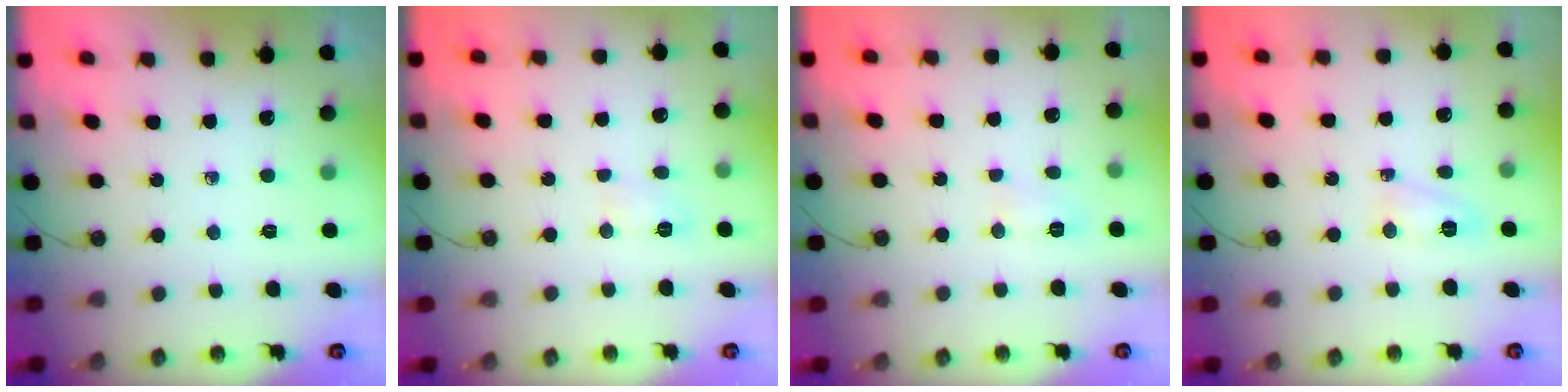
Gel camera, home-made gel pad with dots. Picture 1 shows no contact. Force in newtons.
{"total": 3.5, "press": 3.5, "slide": 0.4}
{"total": 6.2, "press": 6.1, "slide": 0.8}
{"total": 4.3, "press": 4.3, "slide": 0.7}